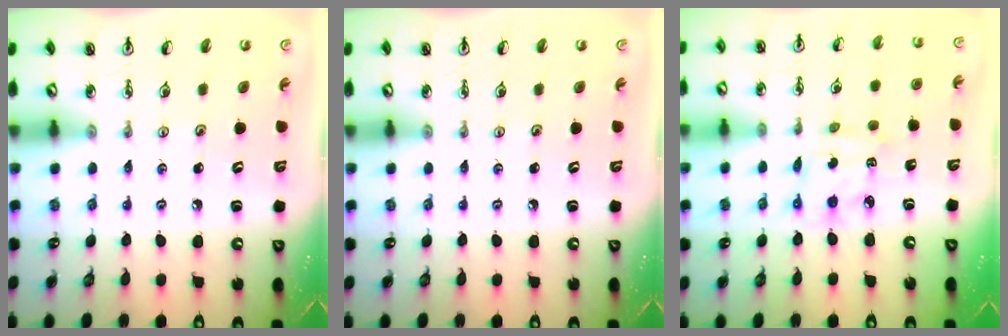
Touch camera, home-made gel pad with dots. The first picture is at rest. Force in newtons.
{"total": 0.0}
{"total": 5.3, "press": 5.3, "slide": 0.4}